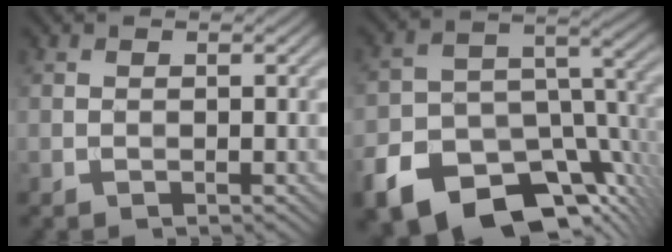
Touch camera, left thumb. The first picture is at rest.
{"total": 17.1, "force": [-11.1, 9.8, 8.7], "torque": [-0.174, -0.042, -0.156]}